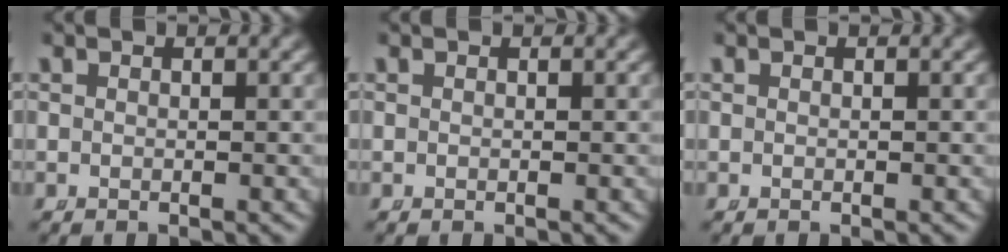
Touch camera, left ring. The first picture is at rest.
{"total": 0.0}
{"total": 0.0}